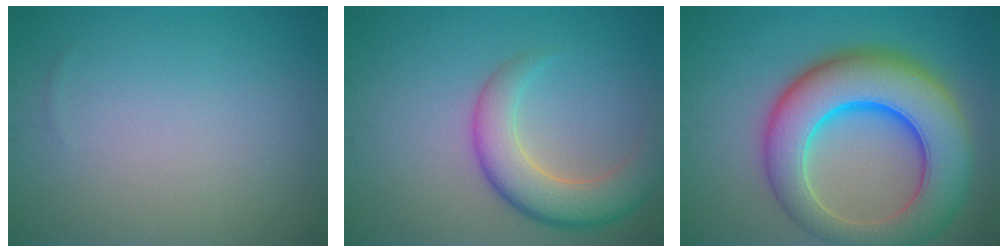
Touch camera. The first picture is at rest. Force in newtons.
{"total": 5.6, "press": 5.6, "slide": 0.3}
{"total": 11.8, "press": 11.8, "slide": 0.4}